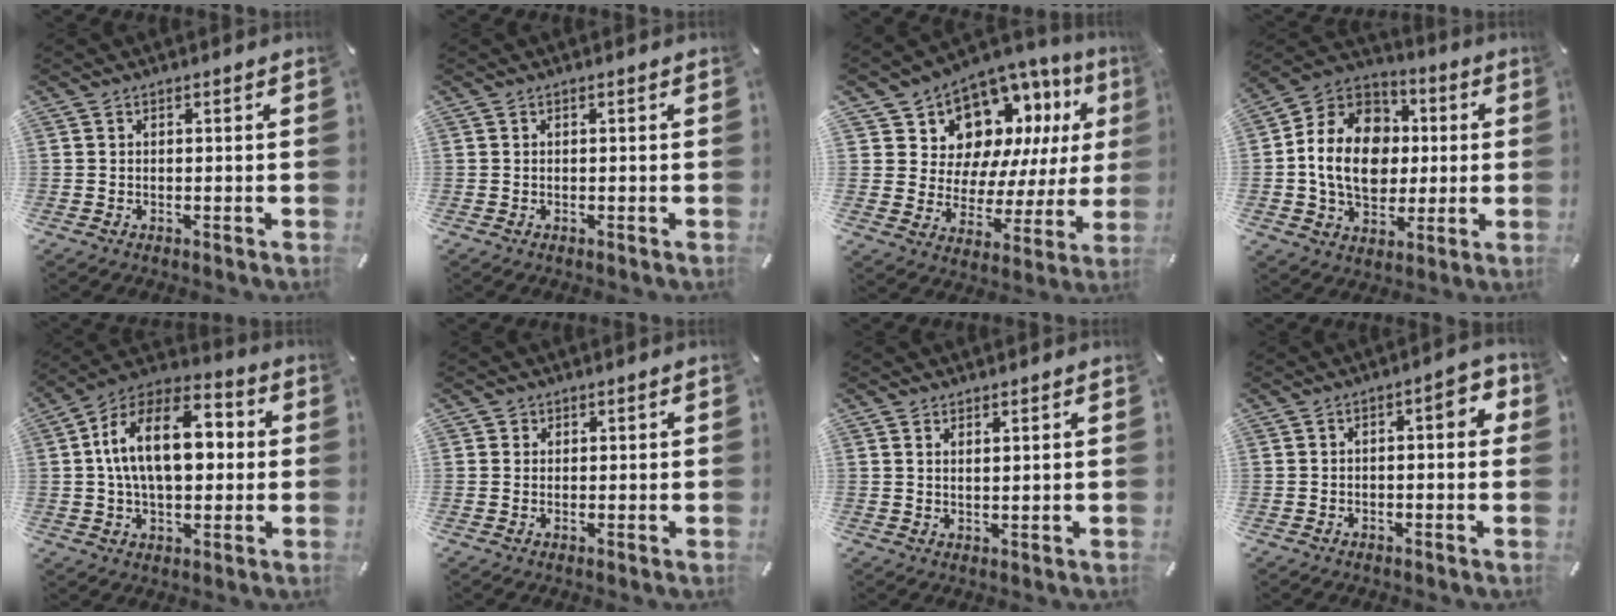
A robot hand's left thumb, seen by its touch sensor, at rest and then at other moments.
{"total": 0.0}
{"total": 13.2, "force": [7.8, 9.6, 4.8], "torque": [-0.079, -0.071, 0.145]}
{"total": 16.3, "force": [-0.6, 13.4, 9.4], "torque": [-0.198, 0.018, -0.010]}
{"total": 16.8, "force": [2.3, 10.1, 13.3], "torque": [-0.245, 0.003, 0.034]}
{"total": 1.1, "force": [0.4, 1.1, 0.1], "torque": [0.005, 0.001, 0.004]}
{"total": 1.5, "force": [1.4, 0.0, 0.7], "torque": [-0.013, -0.003, 0.026]}
{"total": 5.5, "force": [0.4, 2.3, 4.9], "torque": [-0.061, 0.002, -0.002]}